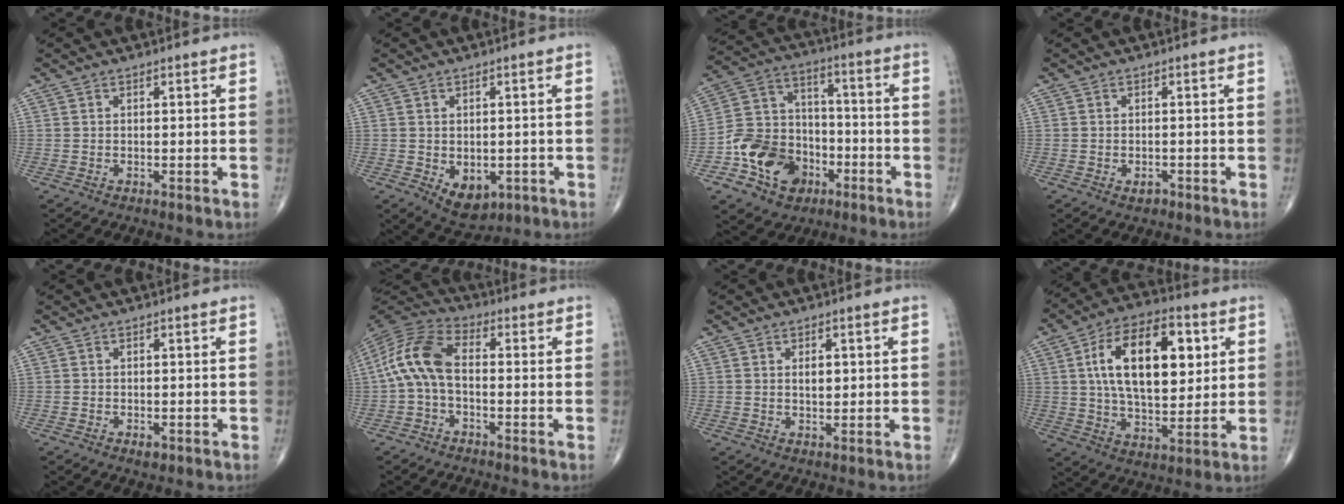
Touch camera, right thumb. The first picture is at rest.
{"total": 6.7, "force": [-1.9, 4.5, 4.6], "torque": [-0.048, -0.001, -0.012]}
{"total": 15.5, "force": [-6.6, 12.0, 7.3], "torque": [-0.093, 0.064, -0.115]}
{"total": 1.7, "force": [-0.9, 1.1, 0.9], "torque": [-0.013, 0.004, -0.011]}
{"total": 1.3, "force": [-0.6, 0.8, 0.9], "torque": [-0.013, -0.001, -0.007]}
{"total": 10.7, "force": [-0.8, 5.9, 8.9], "torque": [-0.184, 0.031, -0.027]}
{"total": 2.6, "force": [0.6, 1.4, 2.0], "torque": [-0.026, -0.003, 0.010]}
{"total": 20.4, "force": [5.0, 10.6, 16.6], "torque": [-0.246, -0.004, 0.081]}